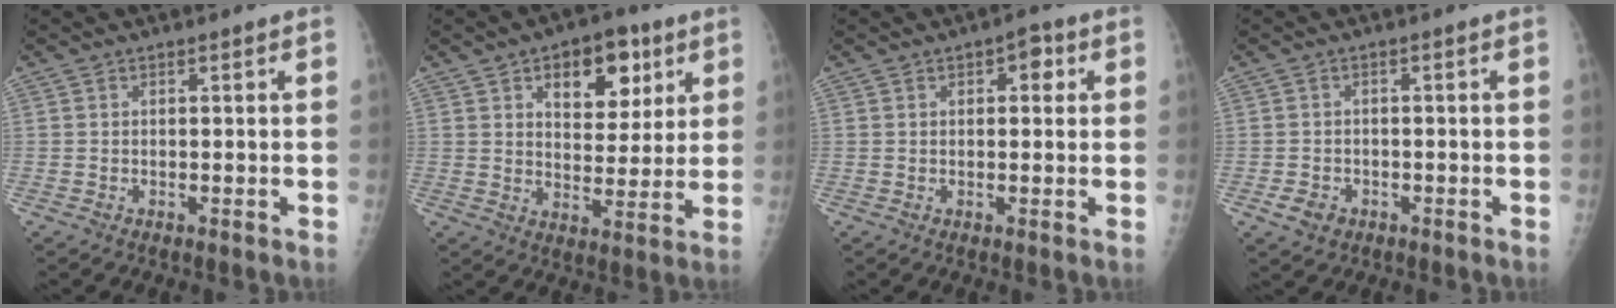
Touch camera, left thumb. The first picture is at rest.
{"total": 12.5, "force": [5.8, 7.5, 8.1], "torque": [-0.070, -0.020, 0.086]}
{"total": 3.5, "force": [1.2, 2.1, 2.6], "torque": [-0.015, 0.003, 0.010]}
{"total": 3.3, "force": [-1.6, 2.5, 1.4], "torque": [-0.019, 0.008, -0.020]}